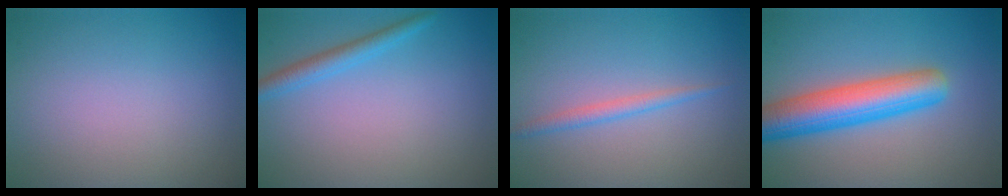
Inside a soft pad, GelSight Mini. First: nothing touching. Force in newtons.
{"total": 2.1, "press": 2.0, "slide": 0.2}
{"total": 1.5, "press": 1.5, "slide": 0.1}
{"total": 6.9, "press": 6.9, "slide": 0.4}